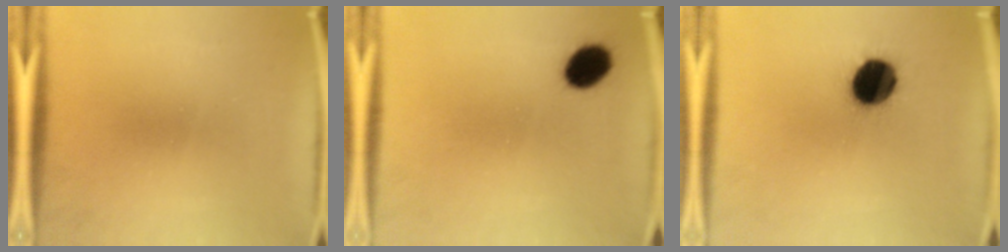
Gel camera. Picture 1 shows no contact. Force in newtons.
{"total": 7.1}
{"total": 12.2}